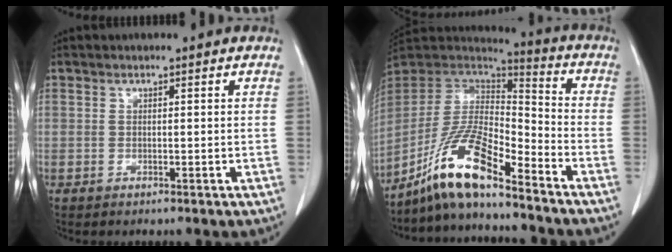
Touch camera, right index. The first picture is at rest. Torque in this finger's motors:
{"motor_torque": [-0.08, 0.10, -0.01, -0.08]}